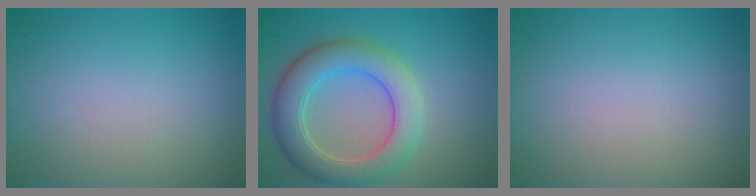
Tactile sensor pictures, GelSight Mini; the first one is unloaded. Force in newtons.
{"total": 6.3, "press": 6.3, "slide": 0.4}
{"total": 0.0}